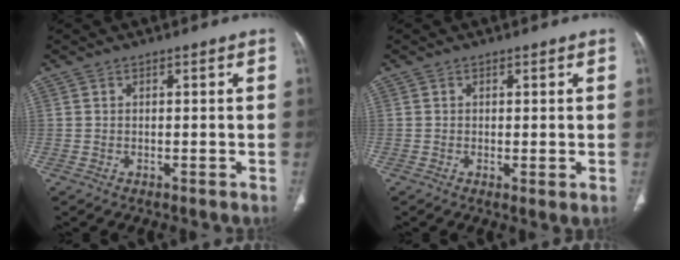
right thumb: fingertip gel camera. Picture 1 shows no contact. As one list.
[{"total": 1.4, "force": [-0.1, 0.2, 1.4], "torque": [-0.032, -0.008, -0.003]}]